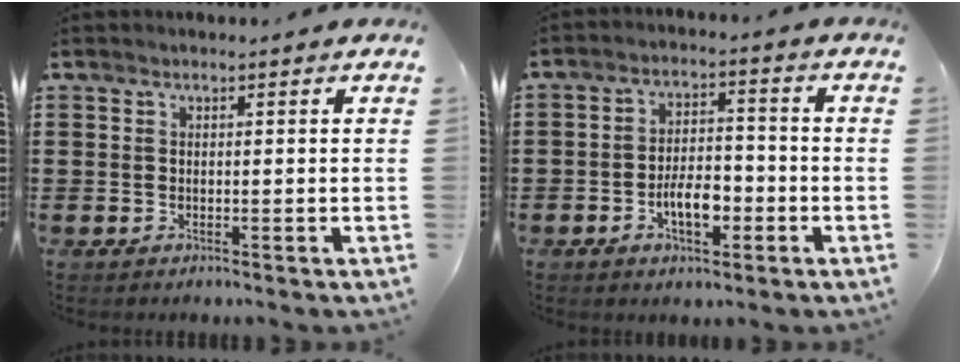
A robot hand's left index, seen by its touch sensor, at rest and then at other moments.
{"total": 6.1, "force": [-2.4, 2.9, 4.8], "torque": [-0.086, 0.003, -0.048]}